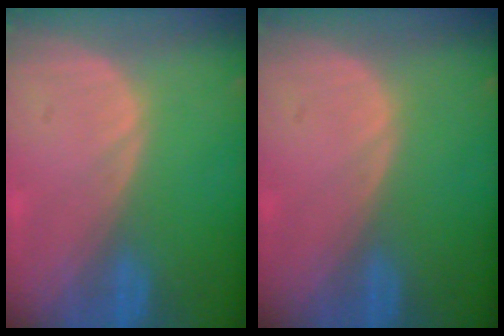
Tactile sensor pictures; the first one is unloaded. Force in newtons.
{"total": 0.0}